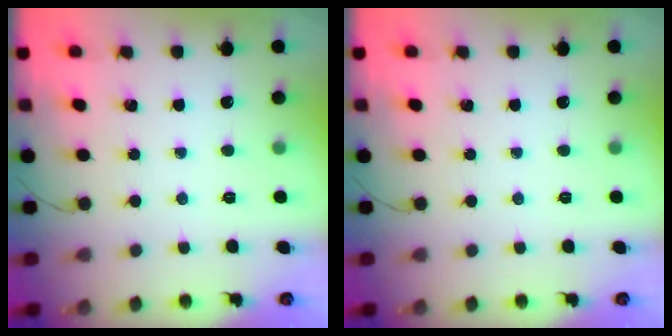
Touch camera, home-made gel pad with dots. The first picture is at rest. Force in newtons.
{"total": 0.0}